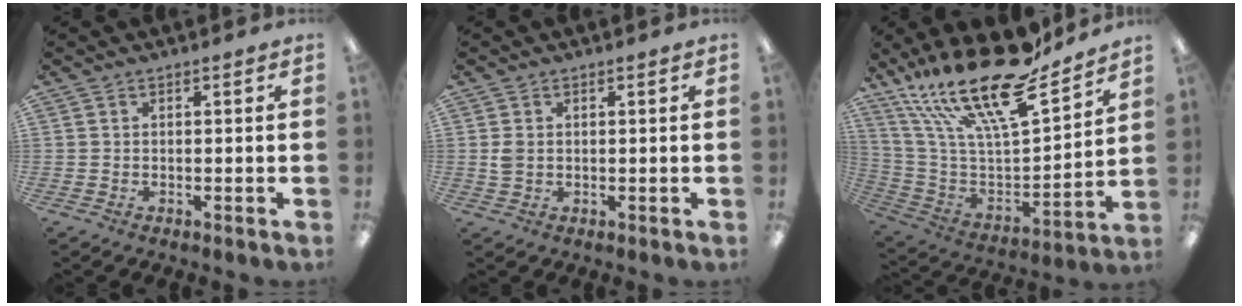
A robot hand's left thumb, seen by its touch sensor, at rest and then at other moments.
{"total": 2.5, "force": [0.5, 2.0, 1.5], "torque": [-0.030, 0.005, 0.009]}
{"total": 25.5, "force": [19.3, 7.4, 14.9], "torque": [-0.264, -0.132, 0.329]}